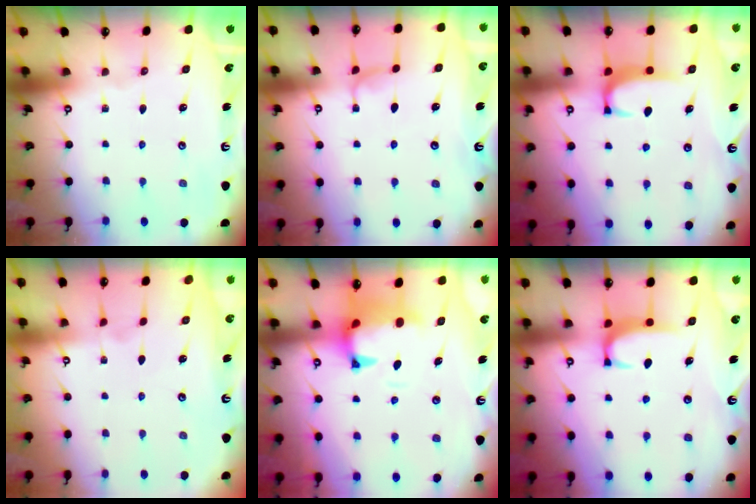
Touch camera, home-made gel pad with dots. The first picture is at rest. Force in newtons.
{"total": 2.2, "press": 2.2, "slide": 0.4}
{"total": 1.8, "press": 1.7, "slide": 0.5}
{"total": 4.2, "press": 4.2, "slide": 0.3}
{"total": 1.1, "press": 0.3, "slide": 1.1}
{"total": 1.9, "press": 1.8, "slide": 0.5}